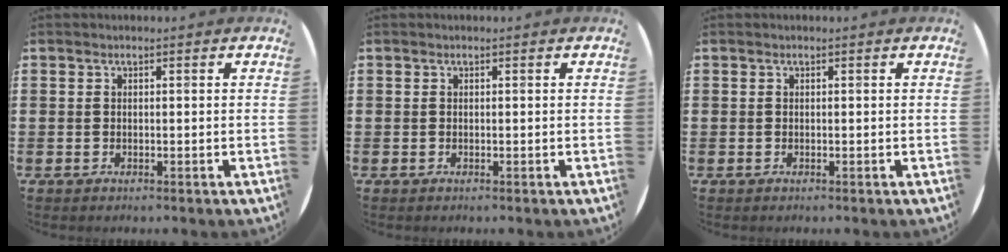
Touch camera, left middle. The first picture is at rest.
{"total": 0.0}
{"total": 0.0}